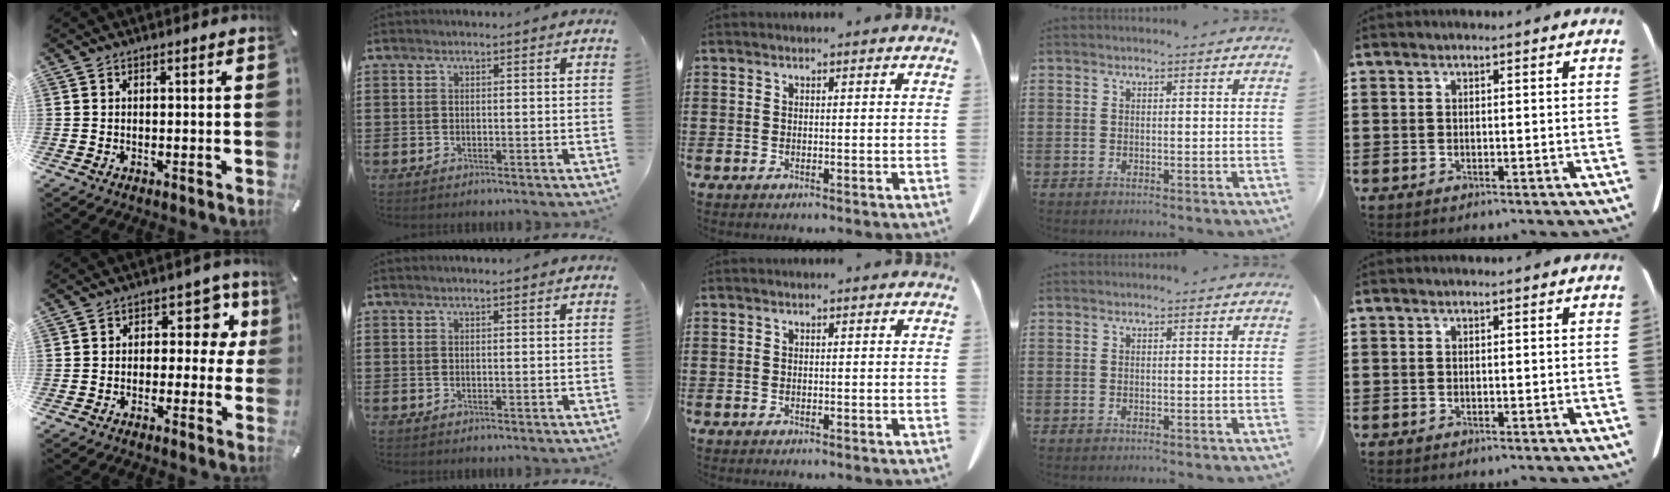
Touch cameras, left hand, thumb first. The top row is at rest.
{"thumb": {"total": 8.9, "force": [1.6, 6.4, 6.0], "torque": [-0.070, -0.005, 0.024]}, "index": {"total": 0.7, "force": [0.5, 0.0, 0.5], "torque": [-0.009, -0.002, 0.010]}}